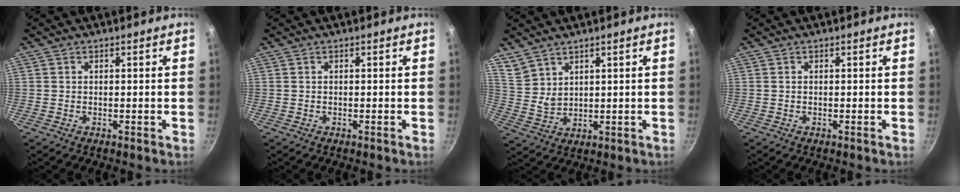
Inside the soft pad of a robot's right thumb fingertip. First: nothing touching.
{"total": 0.0}
{"total": 5.2, "force": [4.3, 2.5, 1.7], "torque": [-0.023, -0.022, 0.098]}
{"total": 0.0}